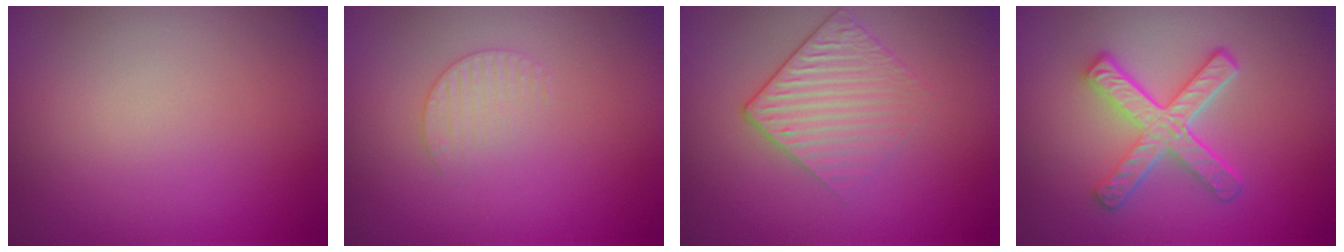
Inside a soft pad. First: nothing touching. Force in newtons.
{"total": 1.5, "press": 1.5, "slide": 0.4}
{"total": 3.0, "press": 2.6, "slide": 1.5}
{"total": 4.9, "press": 3.7, "slide": 3.2}